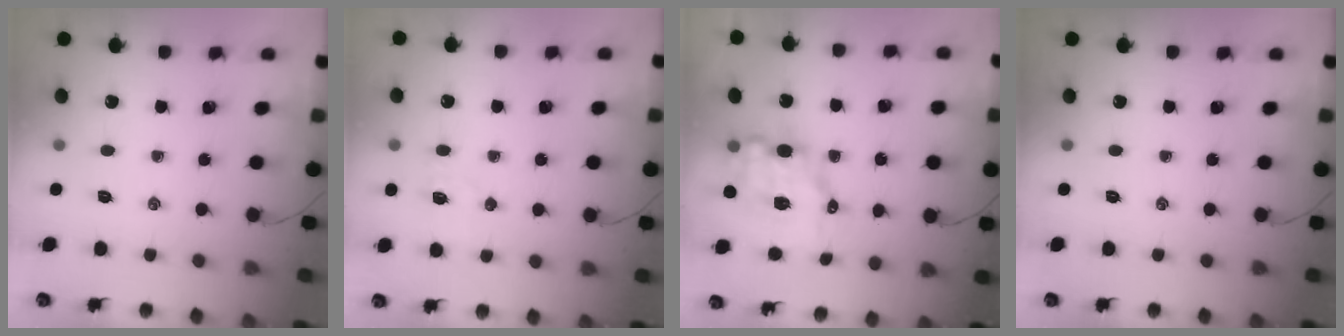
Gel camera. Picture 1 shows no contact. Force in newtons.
{"total": 4.3, "press": 4.2, "slide": 1.0}
{"total": 9.4, "press": 9.2, "slide": 1.9}
{"total": 0.0}